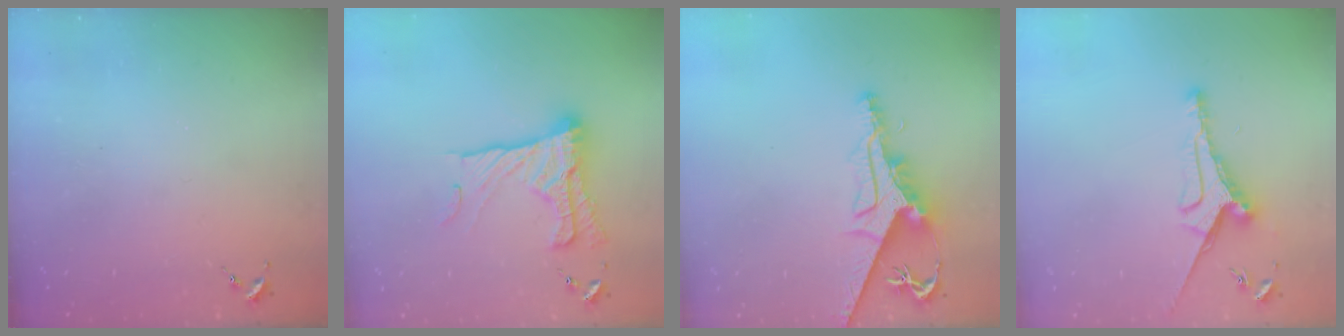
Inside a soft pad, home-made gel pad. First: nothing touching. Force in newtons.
{"total": 20.0, "press": 19.9, "slide": 1.4}
{"total": 10.3, "press": 10.2, "slide": 1.1}
{"total": 10.9, "press": 10.8, "slide": 0.6}